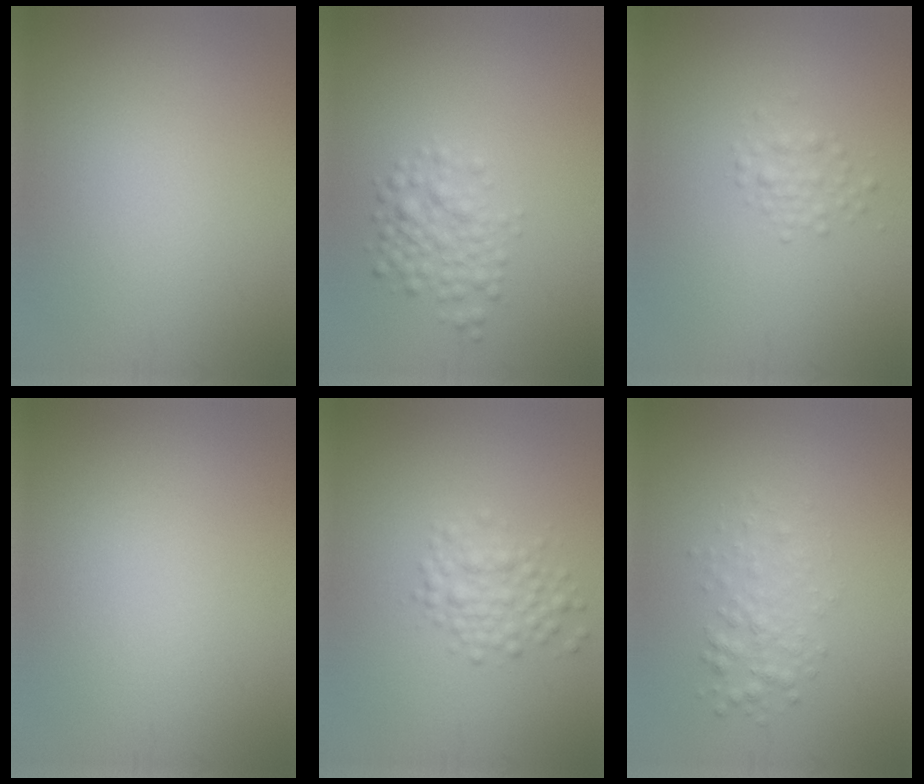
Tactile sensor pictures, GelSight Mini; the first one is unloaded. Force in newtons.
{"total": 2.7, "press": 2.7, "slide": 0.1}
{"total": 1.4, "press": 1.4, "slide": 0.1}
{"total": 0.0}
{"total": 2.6, "press": 2.6, "slide": 0.0}
{"total": 2.1, "press": 2.1, "slide": 0.0}